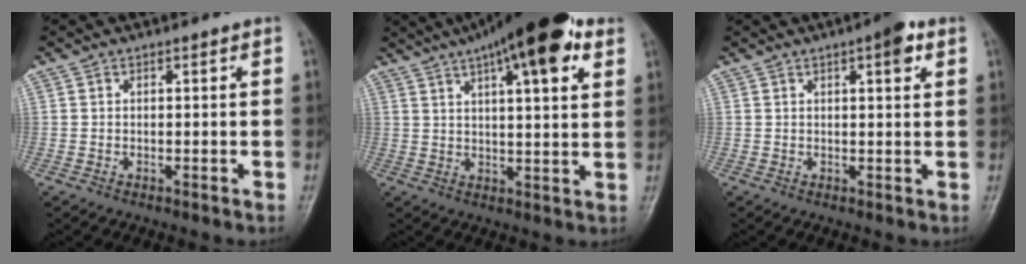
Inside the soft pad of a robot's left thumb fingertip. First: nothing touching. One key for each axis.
{"total": 17.9, "fx": 10.1, "fy": 5.2, "fz": 13.8, "tx": -0.197, "ty": -0.011, "tz": 0.151}
{"total": 4.6, "fx": 2.3, "fy": 1.3, "fz": 3.7, "tx": -0.044, "ty": -0.006, "tz": 0.027}